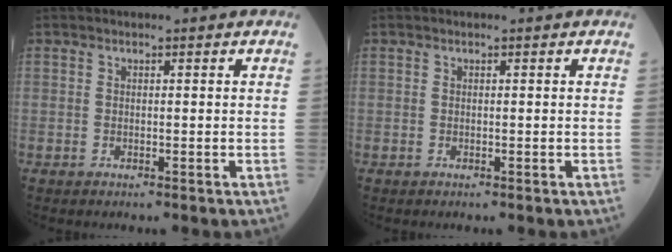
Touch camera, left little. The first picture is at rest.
{"total": 0.0}